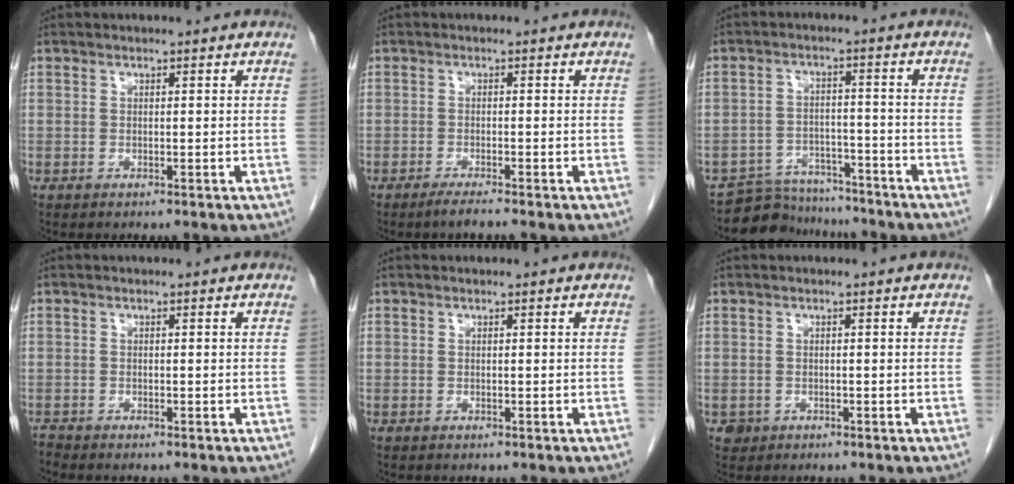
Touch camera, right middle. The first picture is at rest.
{"total": 1.9, "force": [-1.6, -0.3, 1.1], "torque": [-0.027, -0.005, -0.031]}
{"total": 8.8, "force": [-8.2, 3.1, 0.2], "torque": [0.007, 0.015, -0.125]}
{"total": 0.6, "force": [-0.6, -0.1, -0.3], "torque": [0.001, -0.004, -0.012]}
{"total": 0.0}
{"total": 1.1, "force": [-0.5, 1.0, 0.1], "torque": [-0.001, 0.004, -0.005]}